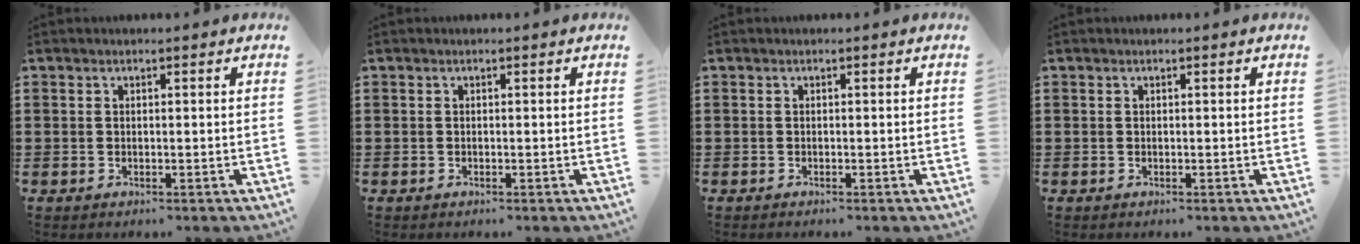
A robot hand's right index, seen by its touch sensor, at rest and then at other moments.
{"total": 0.0}
{"total": 0.0}
{"total": 0.0}